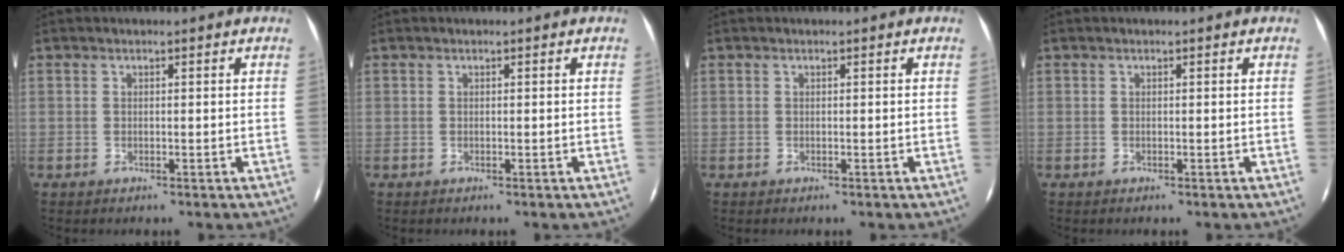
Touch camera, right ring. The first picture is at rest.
{"total": 0.0}
{"total": 0.0}
{"total": 0.0}